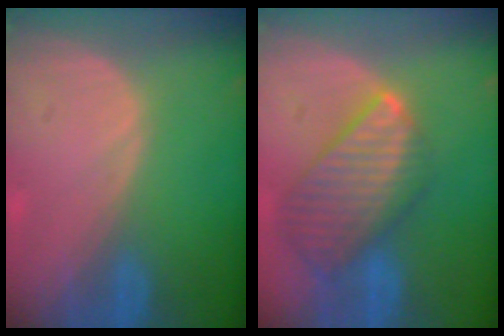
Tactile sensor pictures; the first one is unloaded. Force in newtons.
{"total": 9.9, "press": 8.6, "slide": 4.9}